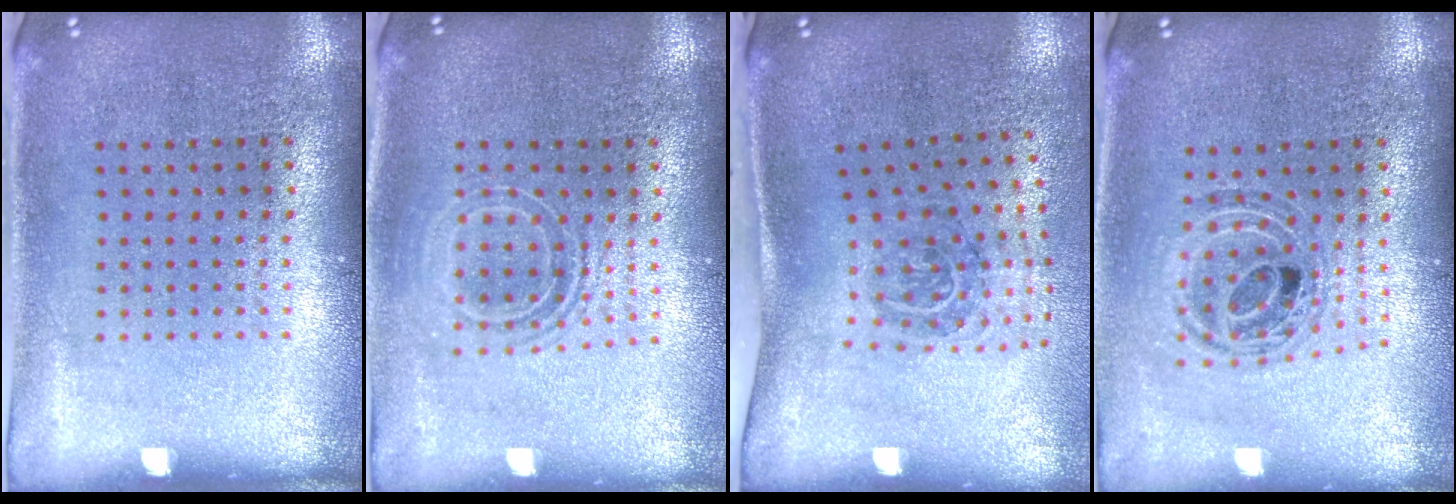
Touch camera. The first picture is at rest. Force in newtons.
{"total": 1.6, "press": 1.2, "slide": 1.0}
{"total": 2.0, "press": 1.2, "slide": 1.6}
{"total": 0.7, "press": 0.7, "slide": 0.2}